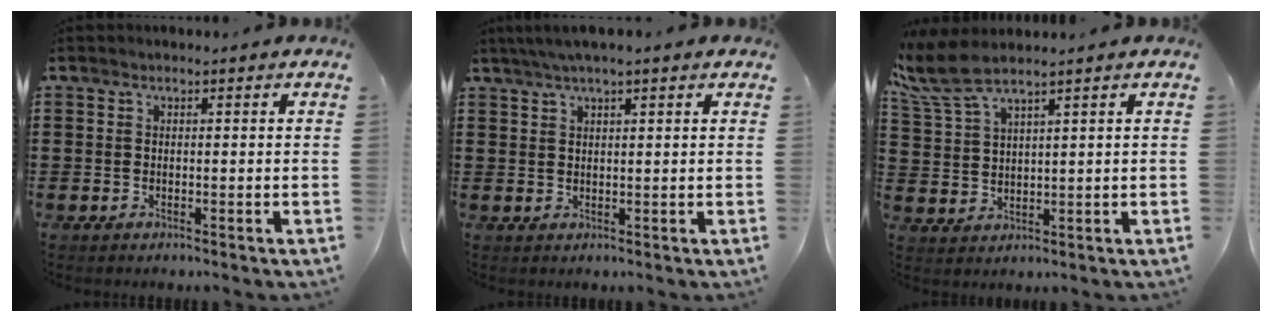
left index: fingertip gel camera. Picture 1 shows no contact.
{"total": 2.9, "force": [2.0, 0.2, 2.1], "torque": [-0.042, 0.007, 0.035]}
{"total": 6.2, "force": [4.7, 1.1, 3.9], "torque": [-0.107, -0.018, 0.079]}